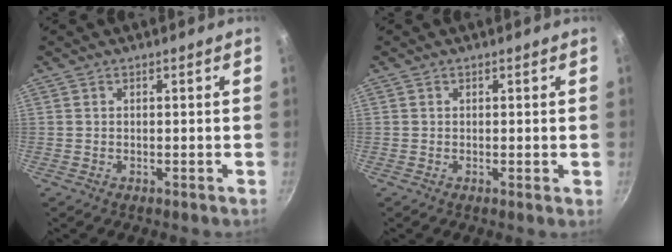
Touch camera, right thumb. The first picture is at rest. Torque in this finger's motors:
{"motor_torque": [-0.72, 0.10, -0.28, 0.22, -0.01]}